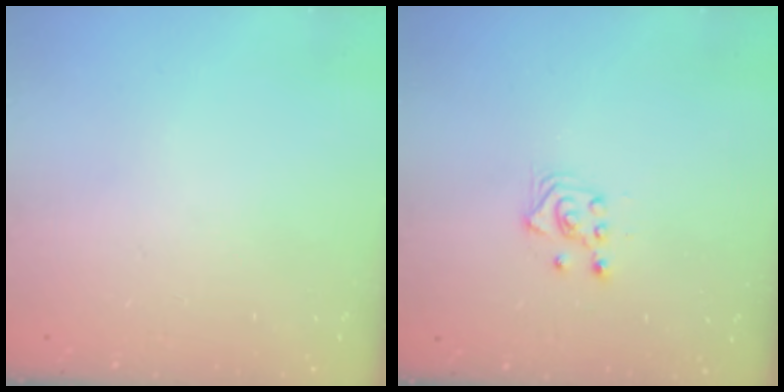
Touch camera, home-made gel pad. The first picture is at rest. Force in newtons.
{"total": 3.4, "press": 3.3, "slide": 0.9}